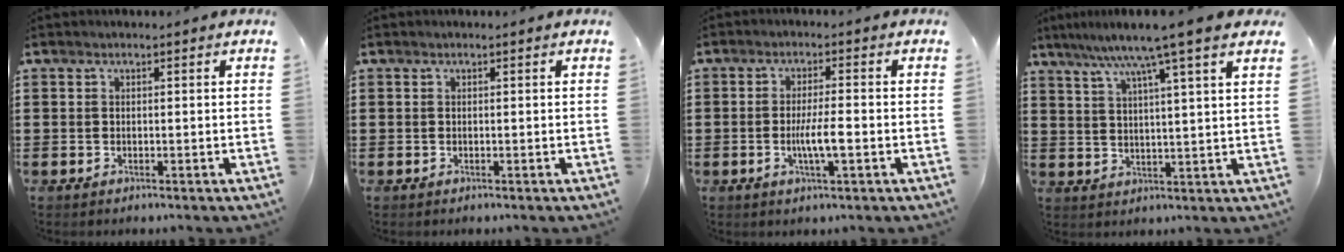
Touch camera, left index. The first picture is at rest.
{"total": 0.0}
{"total": 4.8, "force": [-1.0, 0.8, 4.6], "torque": [-0.085, -0.001, -0.022]}
{"total": 8.4, "force": [6.1, -0.5, 5.8], "torque": [-0.123, -0.024, 0.097]}